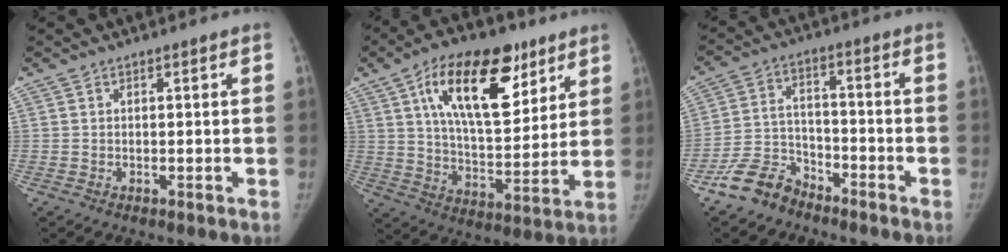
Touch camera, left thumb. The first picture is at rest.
{"total": 21.3, "force": [10.3, 10.2, 15.6], "torque": [-0.214, -0.035, 0.176]}
{"total": 8.4, "force": [-6.6, 4.6, 2.4], "torque": [-0.040, 0.043, -0.135]}